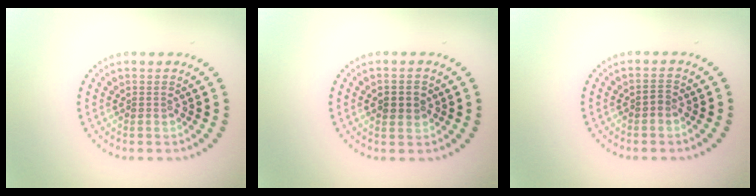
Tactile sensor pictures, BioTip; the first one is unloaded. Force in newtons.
{"total": 2.1, "press": 2.1, "slide": 0.1}
{"total": 0.8, "press": 0.7, "slide": 0.4}